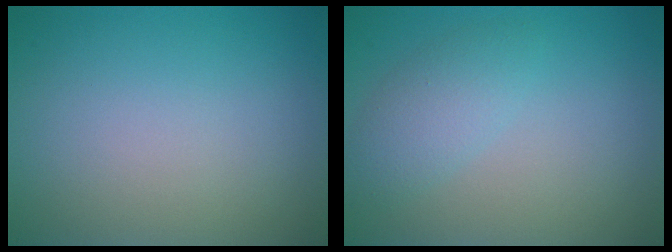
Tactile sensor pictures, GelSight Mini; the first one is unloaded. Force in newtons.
{"total": 2.5, "press": 2.5, "slide": 0.1}